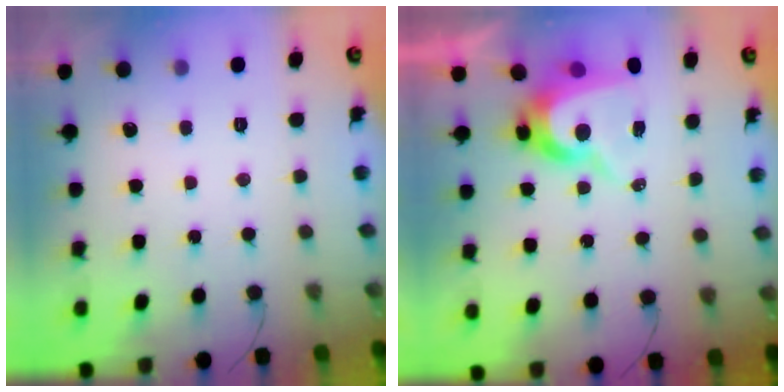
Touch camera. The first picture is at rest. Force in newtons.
{"total": 9.7, "press": 9.7, "slide": 0.6}